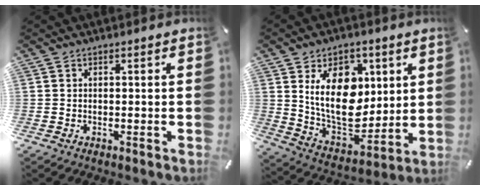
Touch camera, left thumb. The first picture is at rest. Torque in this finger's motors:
{"motor_torque": [0.80, 0.63, 1.80, -0.97, 0.45]}